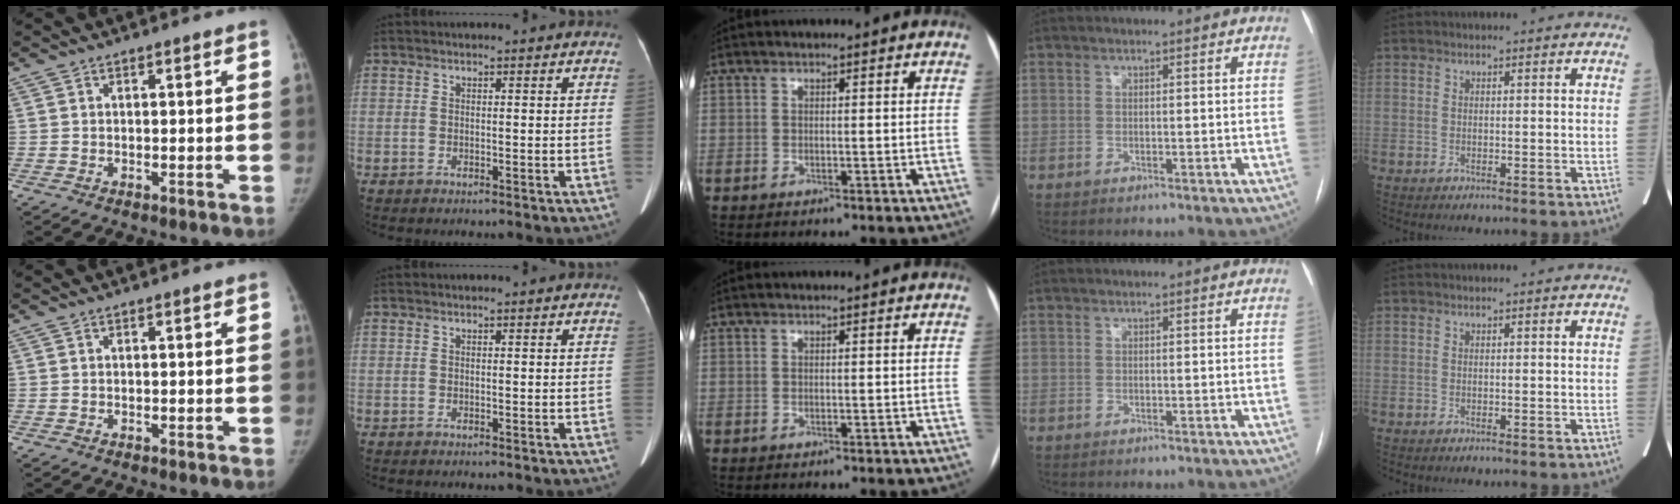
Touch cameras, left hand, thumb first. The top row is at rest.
{}